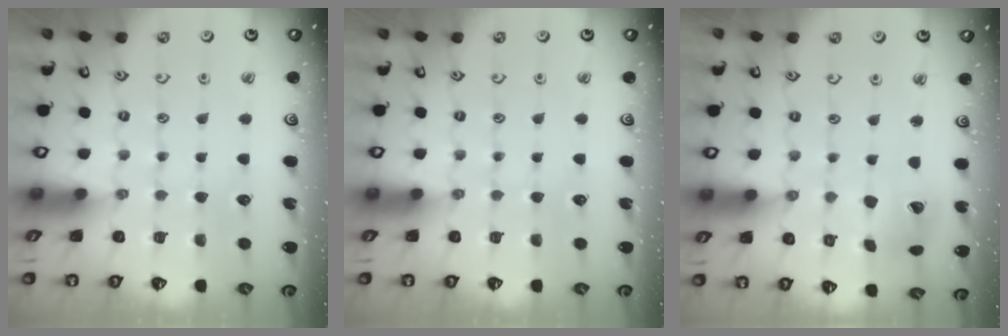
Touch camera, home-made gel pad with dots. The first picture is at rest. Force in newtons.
{"total": 0.0}
{"total": 8.6, "press": 8.5, "slide": 1.2}